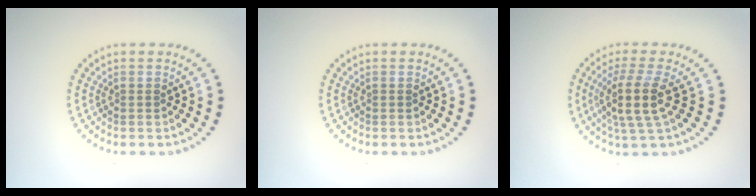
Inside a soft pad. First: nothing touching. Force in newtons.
{"total": 0.0}
{"total": 4.0, "press": 3.1, "slide": 2.5}